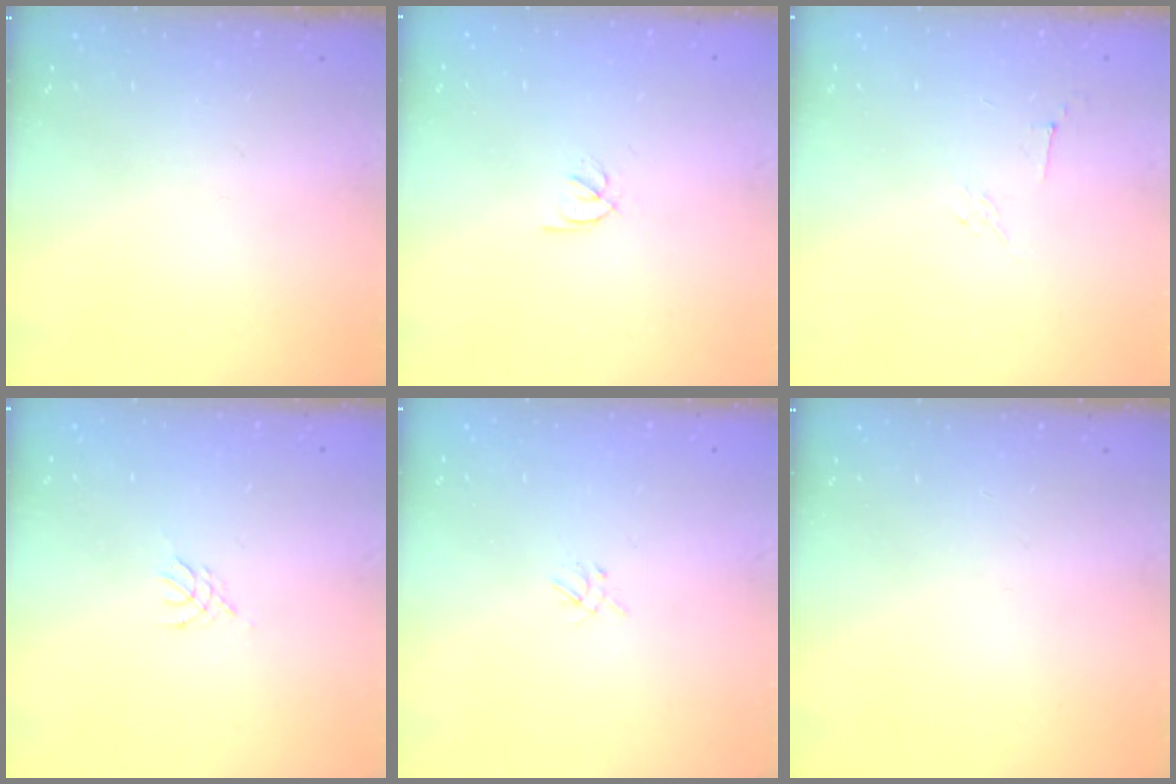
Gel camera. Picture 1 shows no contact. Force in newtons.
{"total": 2.1, "press": 2.1, "slide": 0.4}
{"total": 2.9, "press": 2.8, "slide": 0.8}
{"total": 2.8, "press": 2.7, "slide": 0.6}
{"total": 2.0, "press": 2.0, "slide": 0.4}
{"total": 0.0}